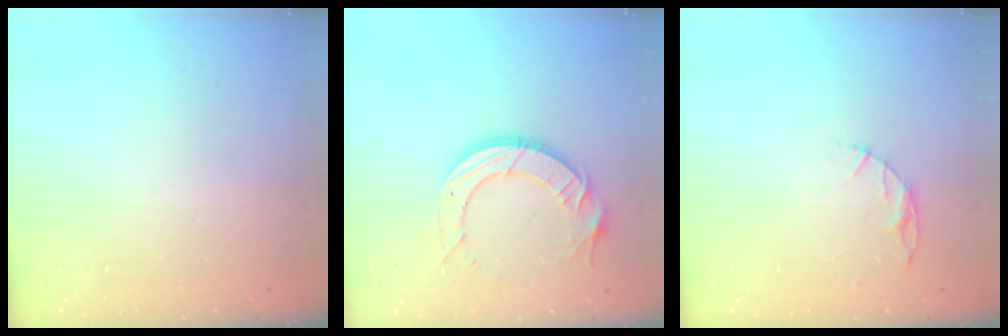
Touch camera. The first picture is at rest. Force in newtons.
{"total": 12.1, "press": 12.1, "slide": 1.0}
{"total": 5.1, "press": 5.1, "slide": 0.5}